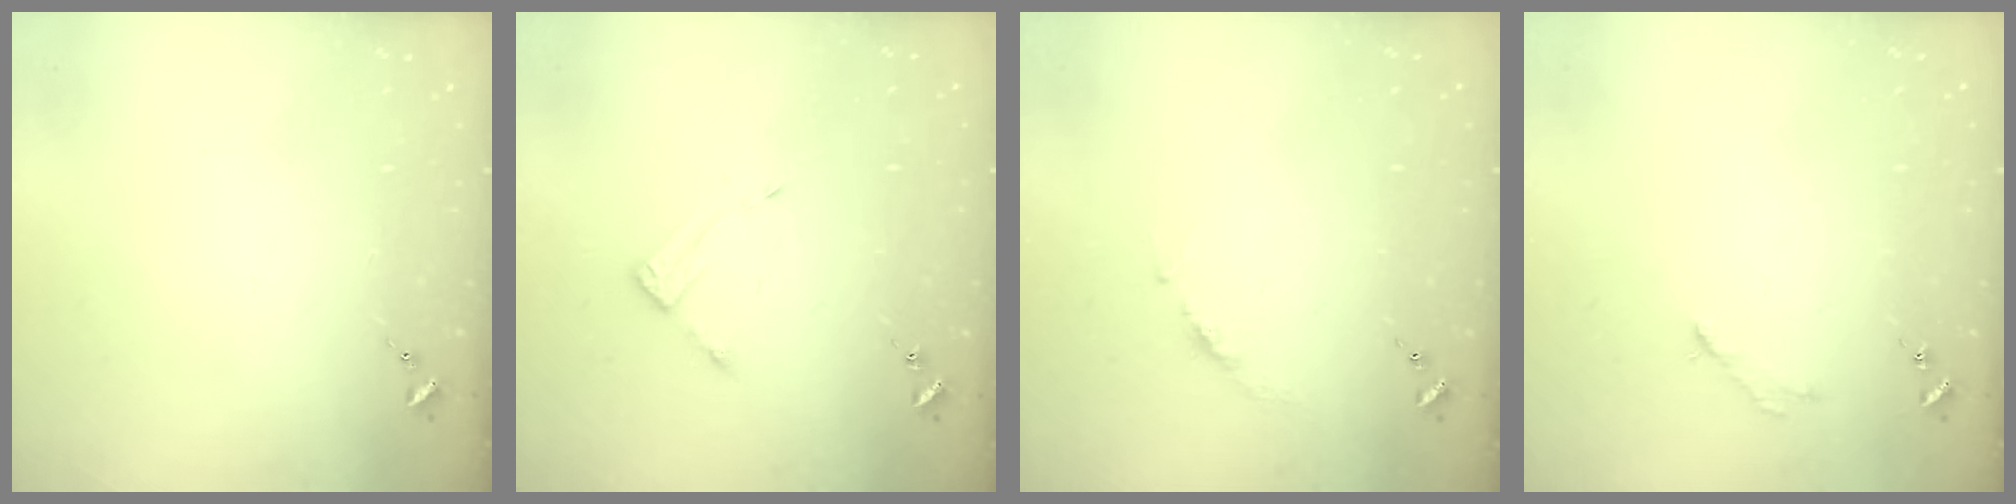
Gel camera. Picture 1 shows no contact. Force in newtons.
{"total": 3.3, "press": 3.3, "slide": 0.3}
{"total": 3.7, "press": 3.7, "slide": 0.5}
{"total": 2.8, "press": 2.8, "slide": 0.4}